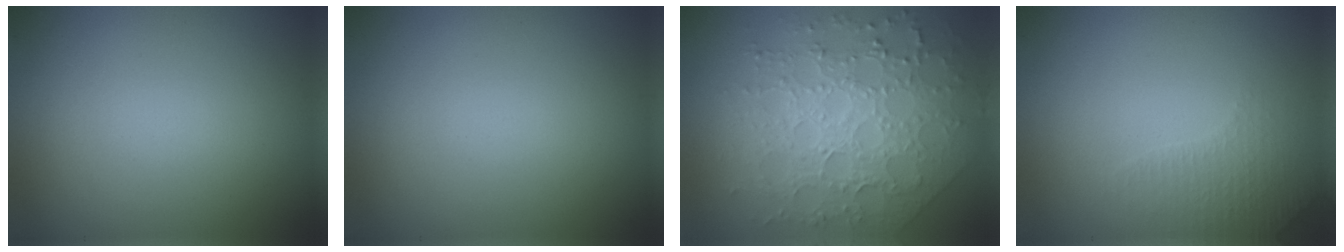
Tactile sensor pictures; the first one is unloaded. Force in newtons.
{"total": 0.0}
{"total": 7.8, "press": 5.6, "slide": 5.4}
{"total": 2.3, "press": 2.2, "slide": 0.7}